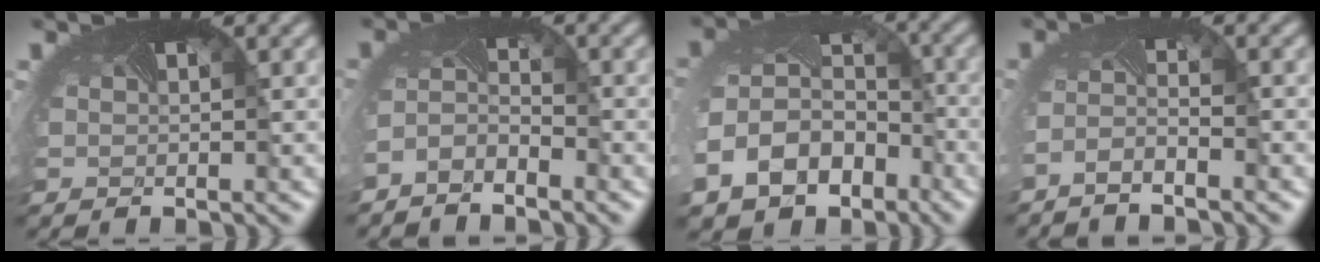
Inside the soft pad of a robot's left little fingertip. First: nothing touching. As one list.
[{"total": 2.2, "force": [-2.1, 0.3, -0.1], "torque": [-0.026, -0.012, -0.045]}, {"total": 10.3, "force": [-5.0, 7.7, 4.7], "torque": [-0.134, -0.045, -0.073]}, {"total": 2.0, "force": [-1.9, -0.3, 0.5], "torque": [-0.033, -0.014, -0.041]}]